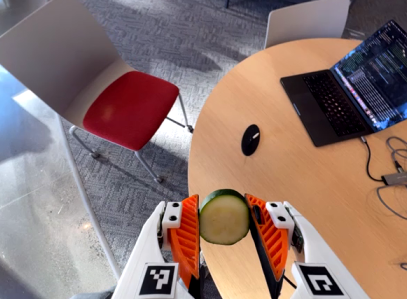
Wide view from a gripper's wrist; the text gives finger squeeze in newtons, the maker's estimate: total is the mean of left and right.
{"total": 9.6, "left": 9.9, "right": 9.4}